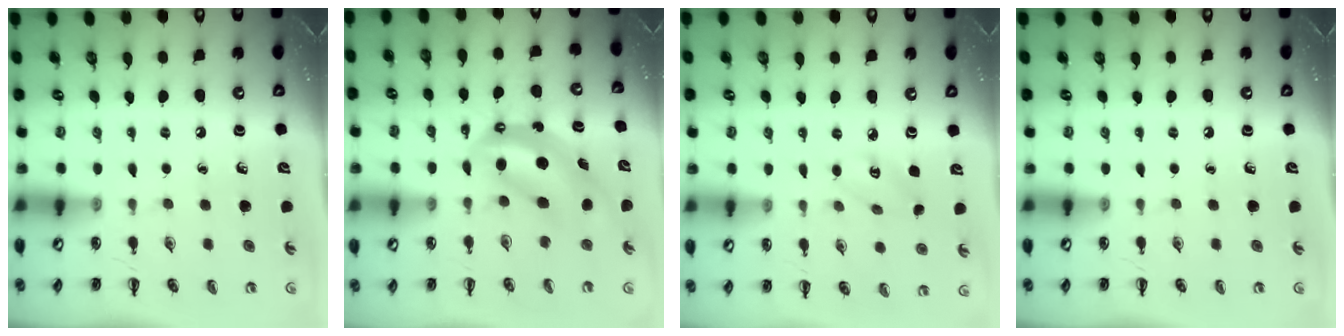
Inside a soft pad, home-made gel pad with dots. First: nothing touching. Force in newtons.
{"total": 7.0, "press": 6.8, "slide": 1.4}
{"total": 3.0, "press": 2.9, "slide": 0.7}
{"total": 0.0}